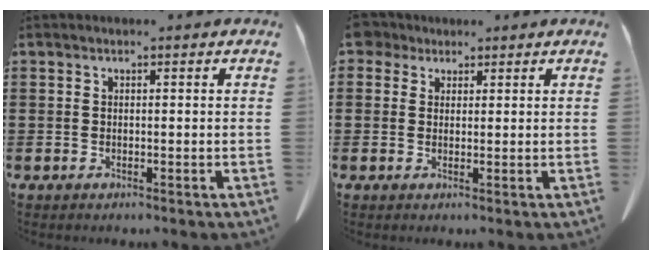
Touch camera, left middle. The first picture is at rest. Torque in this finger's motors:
{"motor_torque": [0.01, -0.07, 0.00, 0.00]}